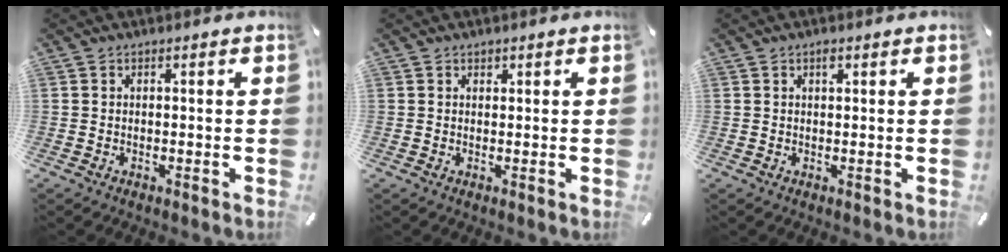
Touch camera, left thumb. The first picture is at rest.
{"total": 0.8, "force": [0.4, 0.6, 0.1], "torque": [-0.002, 0.001, 0.009]}
{"total": 1.2, "force": [0.5, 0.5, 0.9], "torque": [-0.020, 0.003, 0.009]}